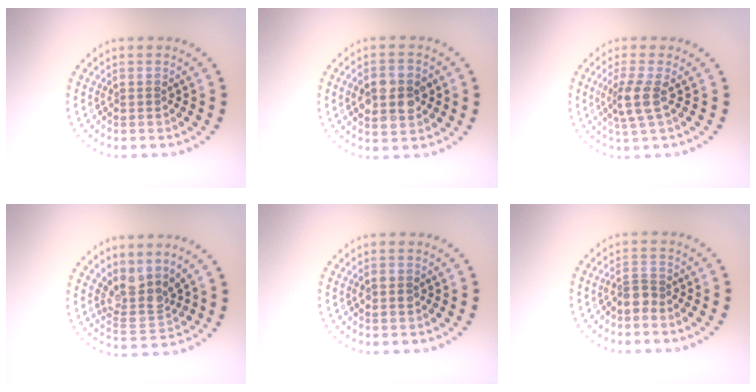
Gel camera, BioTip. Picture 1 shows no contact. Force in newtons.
{"total": 4.5, "press": 4.5, "slide": 0.1}
{"total": 2.7, "press": 2.1, "slide": 1.7}
{"total": 3.4, "press": 2.6, "slide": 2.2}
{"total": 1.5, "press": 1.5, "slide": 0.1}
{"total": 1.4, "press": 1.0, "slide": 1.0}